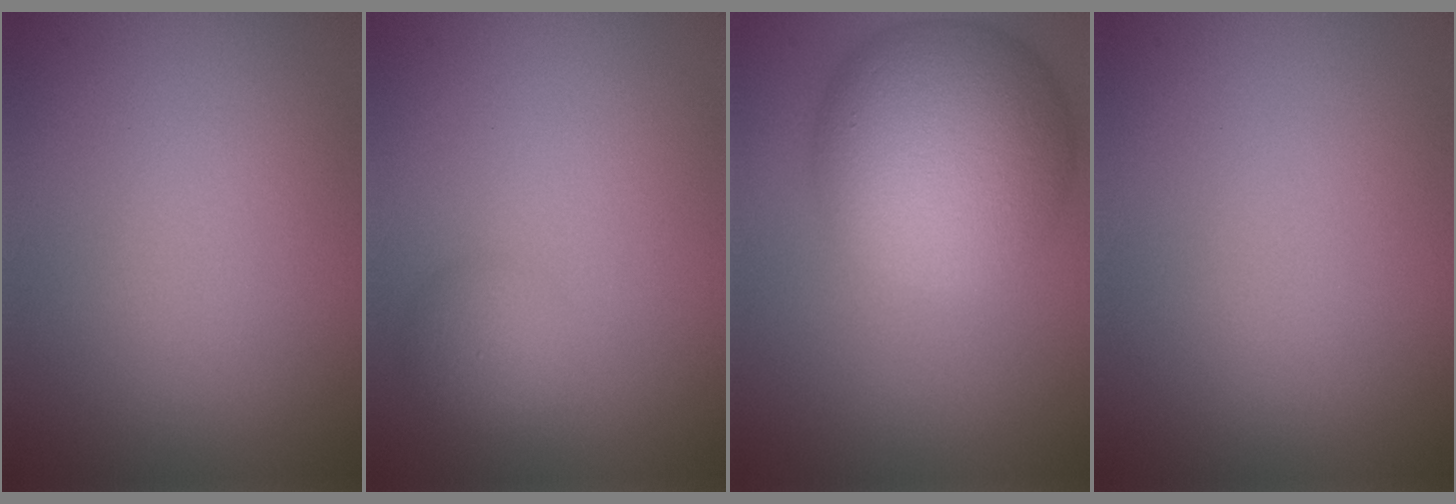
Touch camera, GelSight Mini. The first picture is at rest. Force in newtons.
{"total": 1.9, "press": 1.9, "slide": 0.1}
{"total": 10.9, "press": 10.9, "slide": 0.5}
{"total": 0.0}